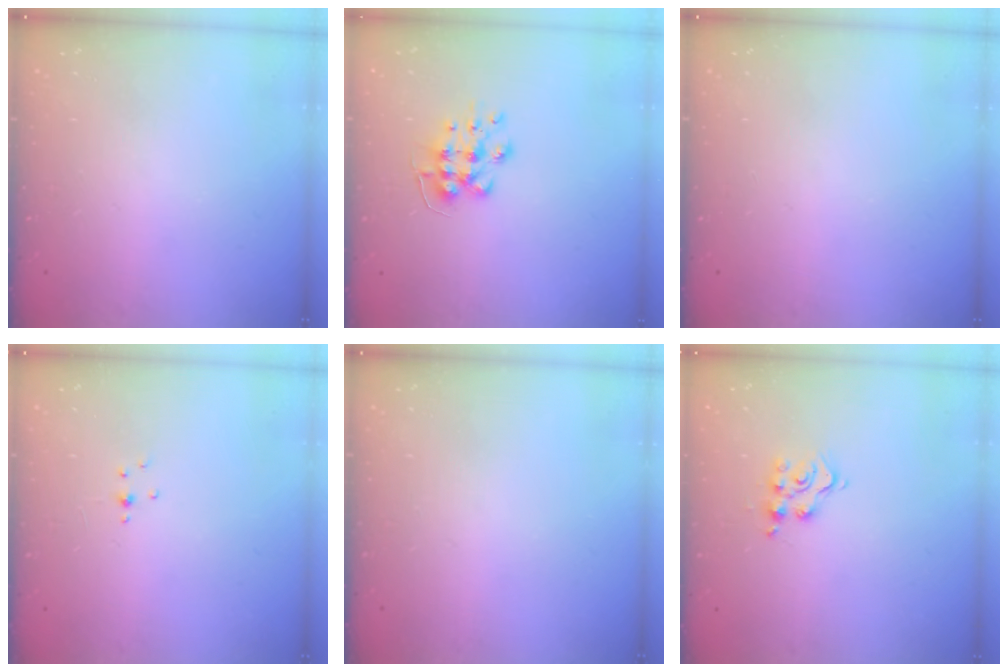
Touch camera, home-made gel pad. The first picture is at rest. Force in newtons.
{"total": 8.3, "press": 8.3, "slide": 0.4}
{"total": 0.0}
{"total": 1.8, "press": 1.8, "slide": 0.2}
{"total": 0.0}
{"total": 5.7, "press": 5.7, "slide": 0.2}